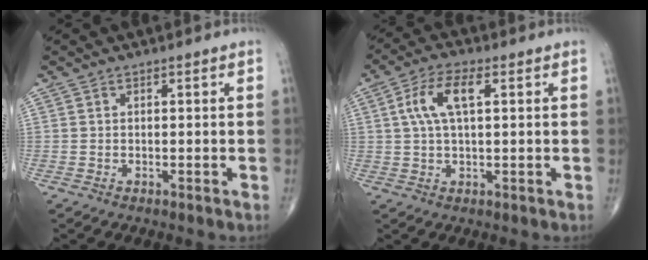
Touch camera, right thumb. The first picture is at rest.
{"total": 7.7, "force": [2.0, 3.1, 6.8], "torque": [-0.142, 0.014, 0.035]}